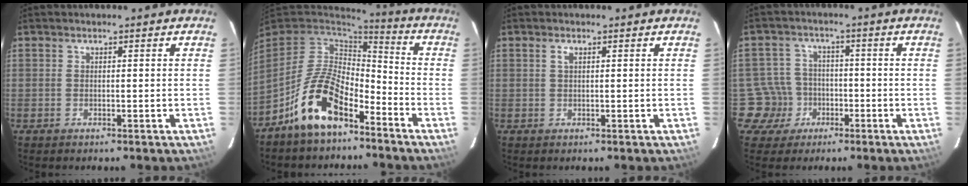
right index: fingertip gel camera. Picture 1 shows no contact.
{"total": 14.0, "force": [-8.3, 6.6, 9.1], "torque": [-0.181, 0.011, -0.152]}
{"total": 0.8, "force": [0.4, 0.3, 0.7], "torque": [-0.014, 0.004, 0.006]}
{"total": 6.4, "force": [-2.5, 5.9, -0.5], "torque": [-0.001, 0.031, -0.045]}